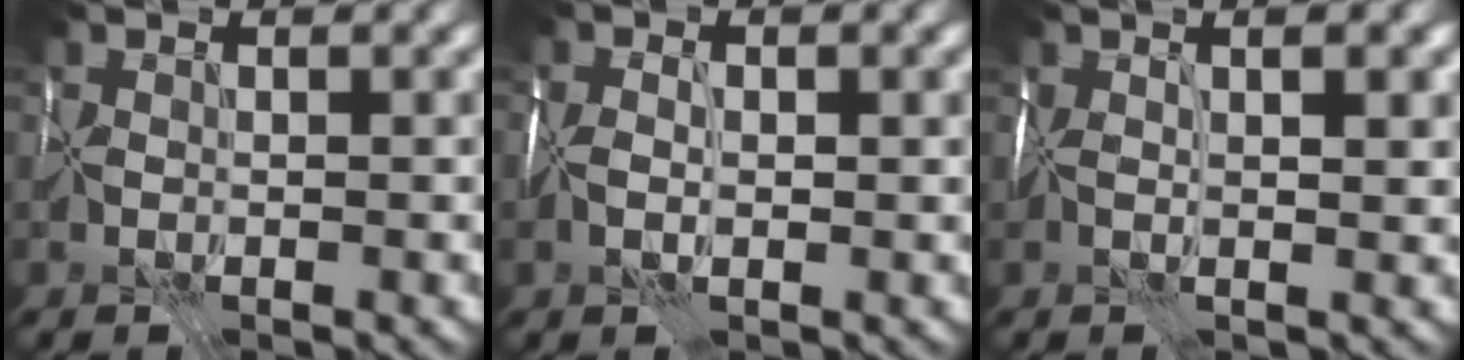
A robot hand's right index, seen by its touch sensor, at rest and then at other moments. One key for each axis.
{"total": 3.4, "fx": -0.1, "fy": 2.2, "fz": 2.6, "tx": -0.045, "ty": 0.006, "tz": -0.004}
{"total": 4.9, "fx": 1.6, "fy": 1.7, "fz": 4.3, "tx": -0.055, "ty": 0.019, "tz": 0.007}